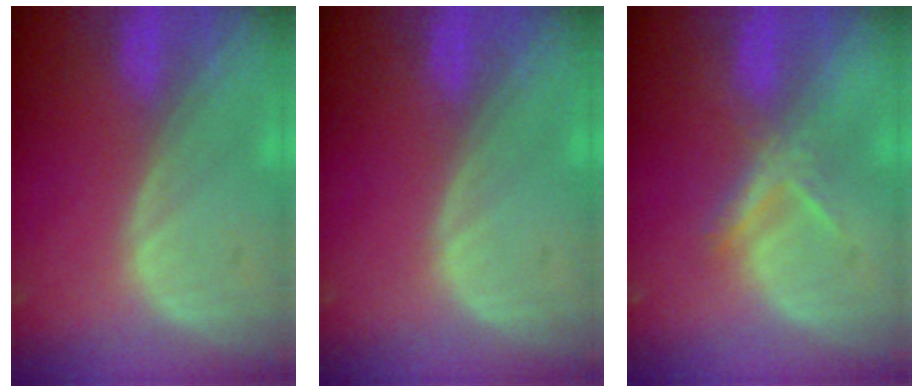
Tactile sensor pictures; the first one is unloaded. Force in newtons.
{"total": 0.0}
{"total": 3.7, "press": 3.6, "slide": 0.9}